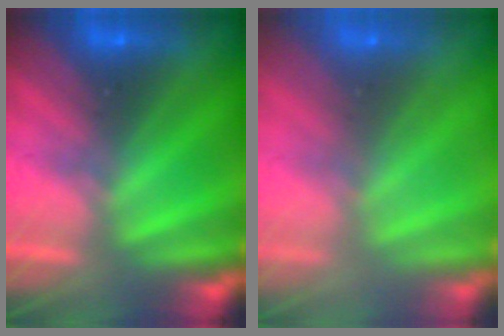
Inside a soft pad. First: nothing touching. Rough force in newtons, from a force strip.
{"total": 7.7}